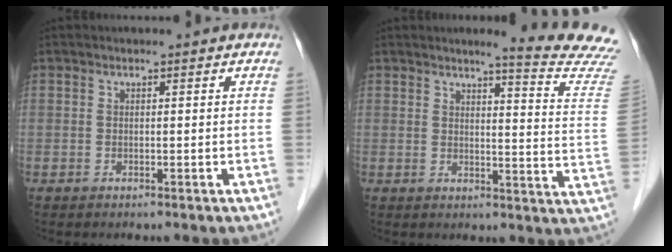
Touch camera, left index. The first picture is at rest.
{"total": 12.8, "force": [12.2, -1.8, 3.4], "torque": [-0.038, -0.102, 0.122]}